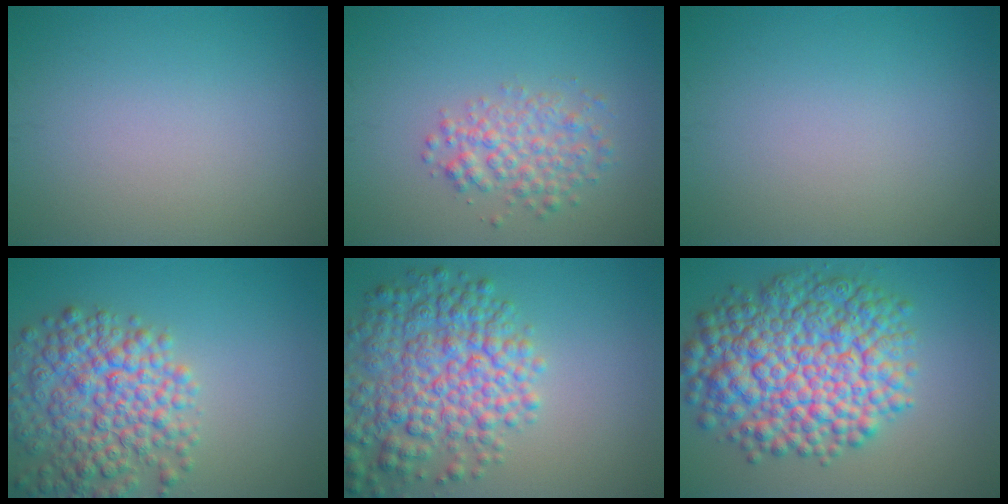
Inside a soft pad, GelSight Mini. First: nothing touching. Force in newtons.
{"total": 3.2, "press": 3.2, "slide": 0.2}
{"total": 0.0}
{"total": 7.7, "press": 7.7, "slide": 0.4}
{"total": 8.1, "press": 8.1, "slide": 0.4}
{"total": 11.9, "press": 11.9, "slide": 0.3}